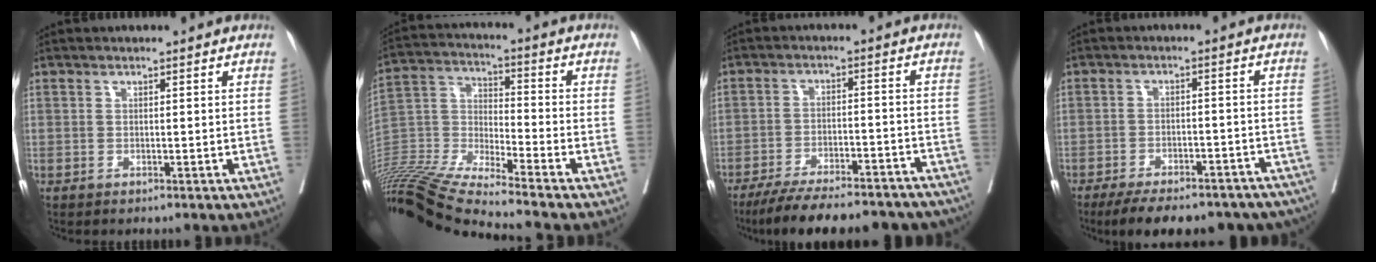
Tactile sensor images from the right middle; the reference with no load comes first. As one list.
[{"total": 20.4, "force": [-18.1, -0.7, 9.5], "torque": [-0.226, -0.012, -0.342]}, {"total": 22.2, "force": [-19.4, 4.8, 9.6], "torque": [-0.127, -0.007, -0.265]}, {"total": 20.6, "force": [-17.0, 7.0, 9.4], "torque": [-0.125, -0.001, -0.212]}]